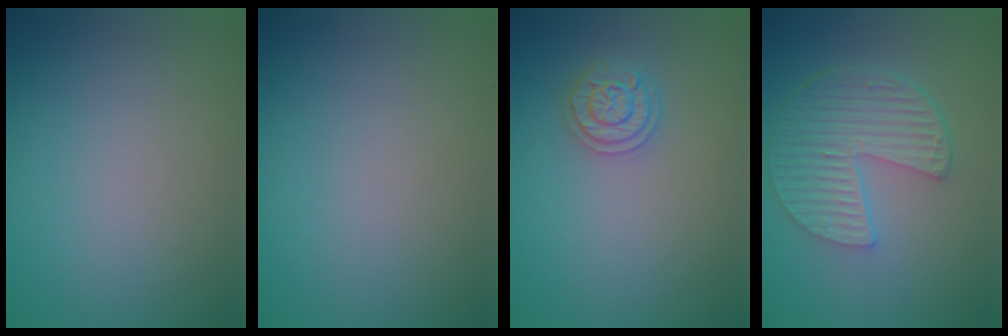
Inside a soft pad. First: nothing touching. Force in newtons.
{"total": 0.0}
{"total": 2.4, "press": 2.4, "slide": 0.4}
{"total": 6.0, "press": 4.3, "slide": 4.2}